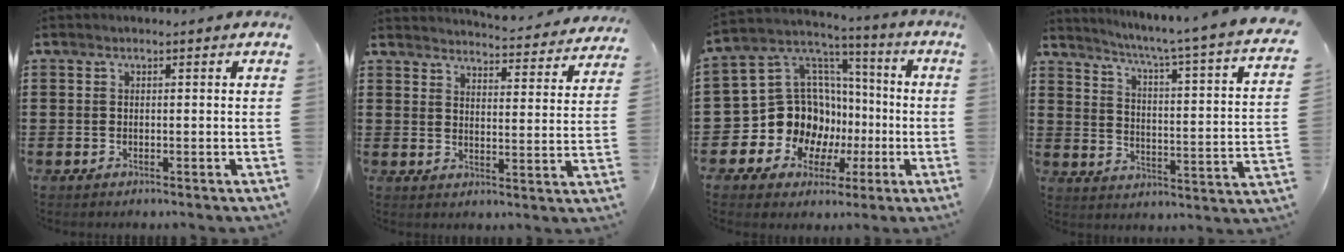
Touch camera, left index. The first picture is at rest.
{"total": 4.2, "force": [4.1, -0.5, 0.4], "torque": [-0.012, -0.039, 0.065]}
{"total": 14.0, "force": [-3.0, 12.6, 5.2], "torque": [-0.151, -0.012, -0.038]}
{"total": 4.4, "force": [3.2, -1.4, 2.7], "torque": [-0.068, -0.047, 0.038]}